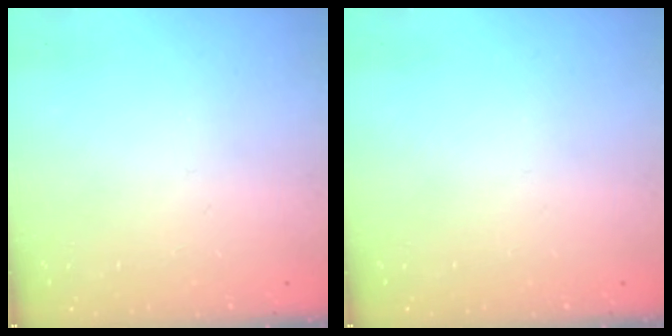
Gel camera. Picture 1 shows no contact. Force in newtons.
{"total": 0.0}